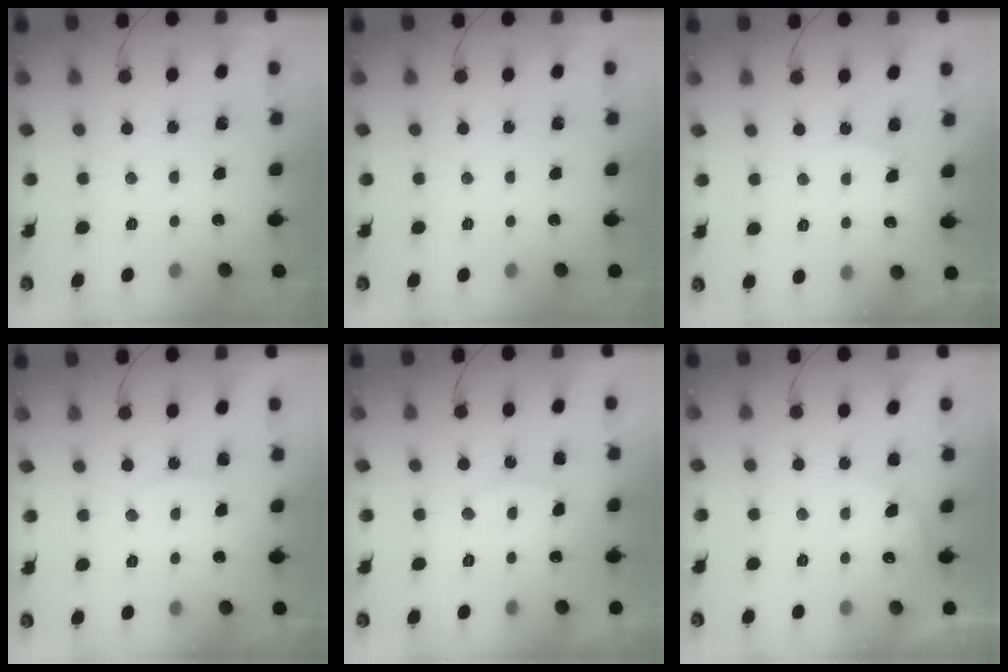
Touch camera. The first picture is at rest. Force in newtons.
{"total": 0.0}
{"total": 5.1, "press": 5.1, "slide": 0.3}
{"total": 5.6, "press": 5.6, "slide": 0.5}
{"total": 8.7, "press": 8.7, "slide": 0.2}
{"total": 3.9, "press": 3.9, "slide": 0.5}